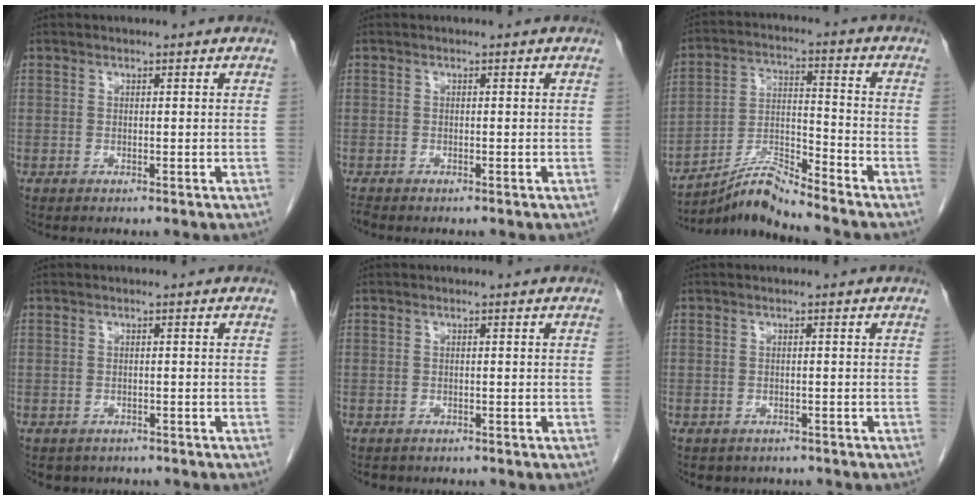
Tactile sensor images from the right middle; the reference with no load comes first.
{"total": 0.6, "force": [-0.6, 0.0, 0.1], "torque": [-0.011, -0.005, -0.014]}
{"total": 8.0, "force": [-7.6, -1.4, 2.2], "torque": [-0.054, 0.005, -0.139]}
{"total": 2.4, "force": [-2.0, 1.4, 0.2], "torque": [-0.012, -0.001, -0.026]}
{"total": 1.0, "force": [-0.9, 0.5, 0.0], "torque": [-0.017, -0.003, -0.012]}
{"total": 3.0, "force": [-2.5, 1.6, 0.4], "torque": [-0.013, 0.000, -0.030]}